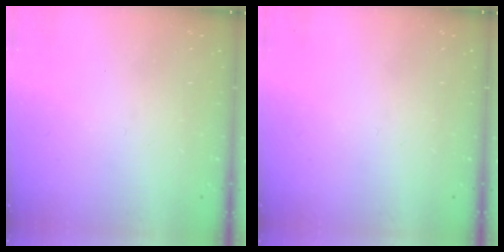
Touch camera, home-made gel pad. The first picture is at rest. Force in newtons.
{"total": 0.0}